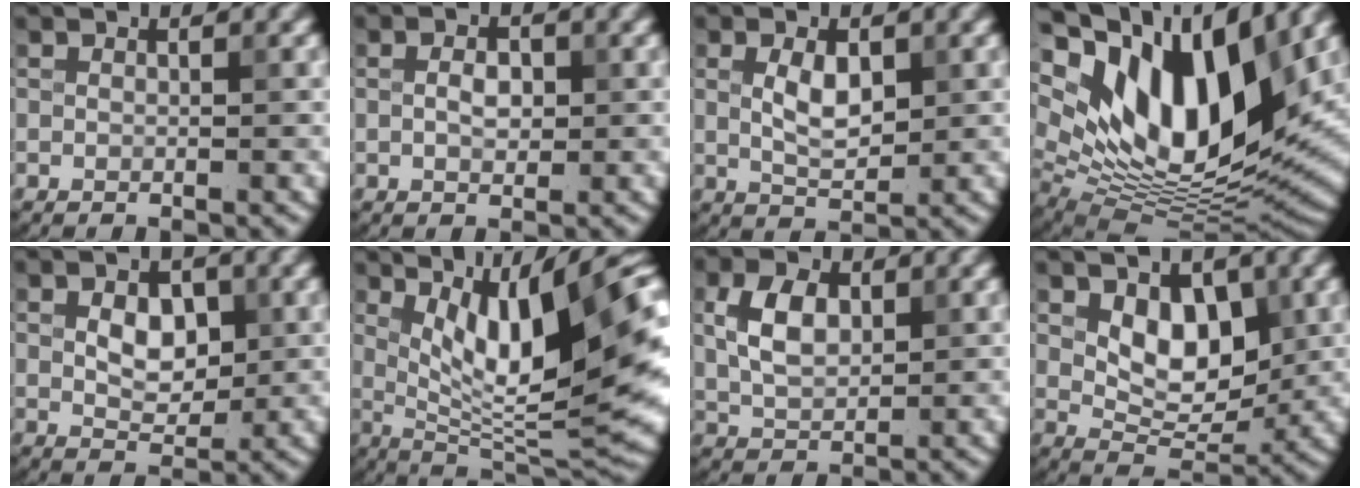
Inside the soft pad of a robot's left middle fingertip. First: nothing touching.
{"total": 2.0, "force": [0.1, 1.2, 1.6], "torque": [-0.030, 0.002, 0.001]}
{"total": 3.3, "force": [0.7, 1.8, 2.7], "torque": [-0.057, 0.000, 0.016]}
{"total": 16.8, "force": [6.8, 8.4, 12.9], "torque": [-0.234, 0.012, 0.116]}
{"total": 3.7, "force": [0.7, 2.3, 2.8], "torque": [-0.046, -0.001, 0.011]}
{"total": 13.9, "force": [3.6, 3.8, 12.9], "torque": [-0.176, 0.002, 0.060]}
{"total": 4.5, "force": [1.0, 2.9, 3.4], "torque": [-0.074, 0.006, 0.017]}
{"total": 5.1, "force": [1.3, 3.2, 3.8], "torque": [-0.055, -0.009, 0.022]}